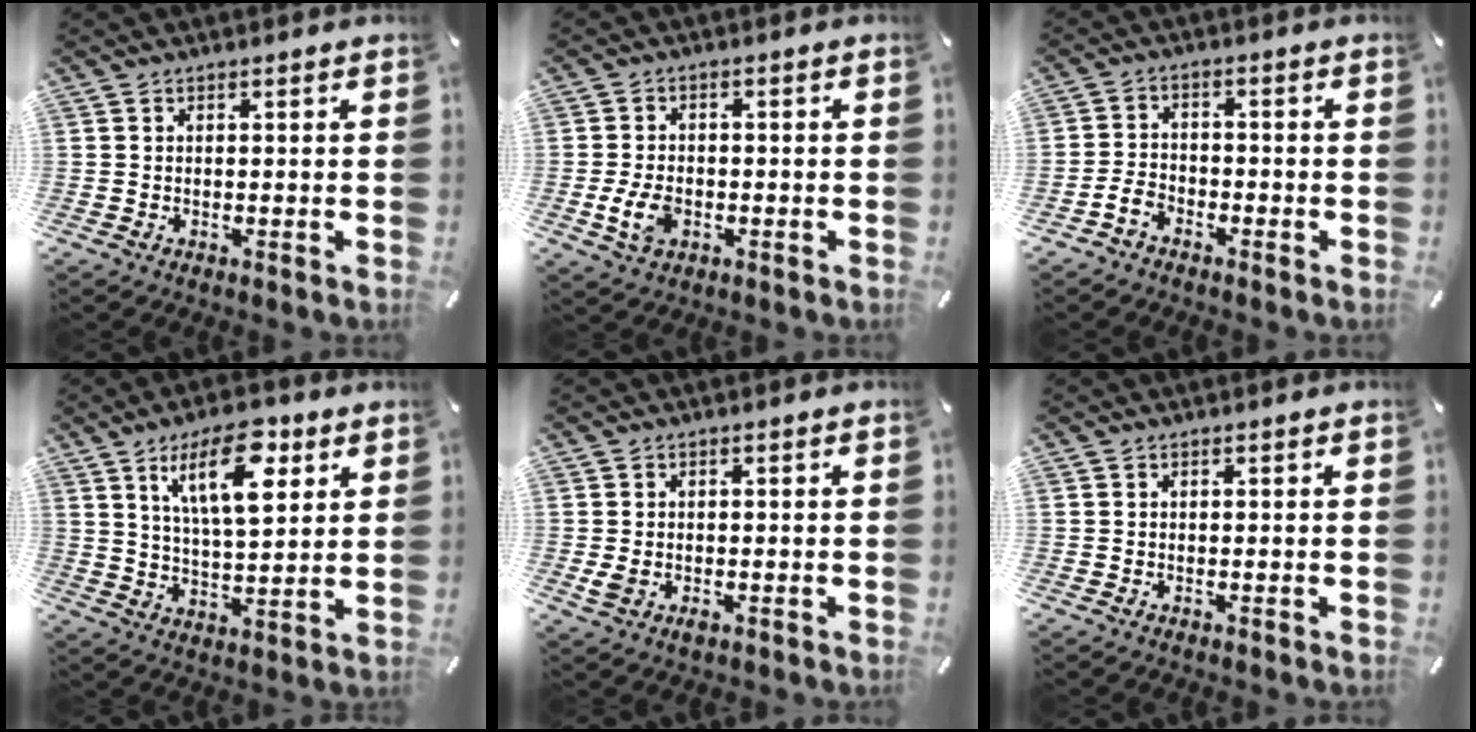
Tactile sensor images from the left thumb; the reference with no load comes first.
{"total": 5.8, "force": [-1.8, 4.0, 3.8], "torque": [-0.087, 0.004, -0.033]}
{"total": 4.1, "force": [-2.7, 2.5, 1.6], "torque": [-0.033, 0.014, -0.053]}
{"total": 15.3, "force": [7.7, 6.5, 11.4], "torque": [-0.193, -0.020, 0.127]}
{"total": 2.4, "force": [-0.7, 1.6, 1.7], "torque": [-0.033, 0.000, -0.010]}
{"total": 0.0}